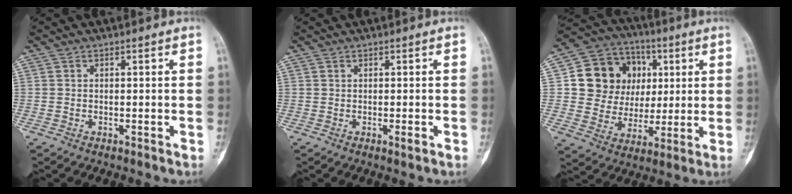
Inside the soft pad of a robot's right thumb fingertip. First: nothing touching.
{"total": 0.8, "force": [-0.3, 0.1, 0.8], "torque": [-0.013, -0.003, -0.003]}
{"total": 16.4, "force": [3.3, 14.3, 7.3], "torque": [-0.082, 0.013, 0.068]}